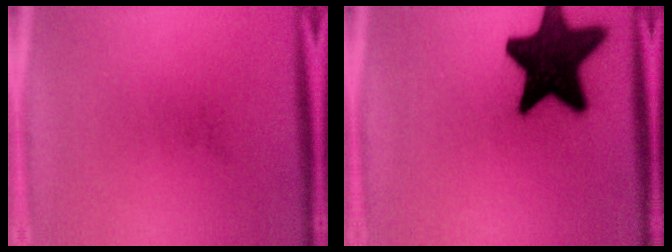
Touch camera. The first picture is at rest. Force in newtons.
{"total": 19.8}